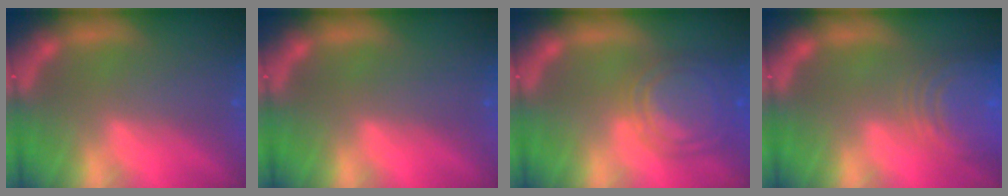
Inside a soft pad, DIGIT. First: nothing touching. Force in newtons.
{"total": 0.0}
{"total": 8.0}
{"total": 10.0}